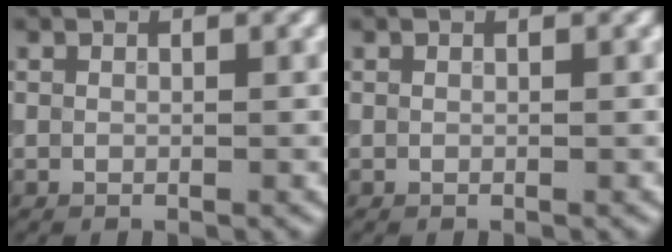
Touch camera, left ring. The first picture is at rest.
{"total": 0.0}